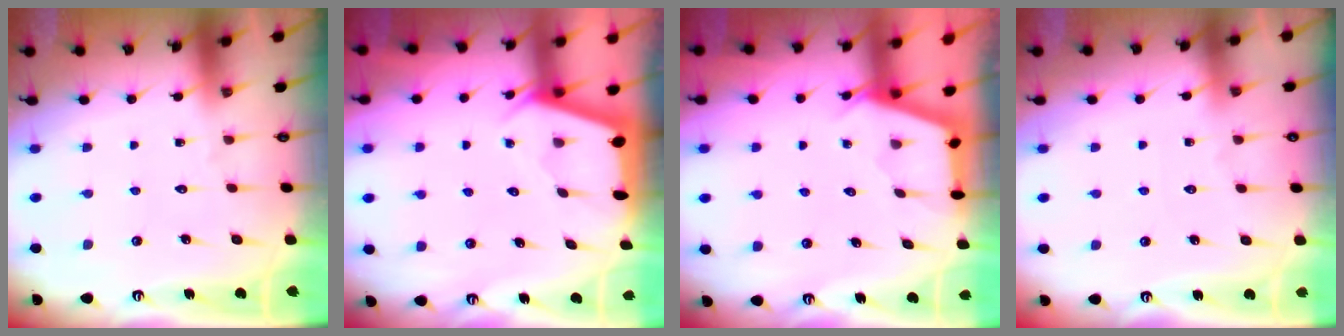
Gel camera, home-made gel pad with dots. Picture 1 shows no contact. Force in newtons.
{"total": 2.2, "press": 2.2, "slide": 0.3}
{"total": 2.9, "press": 2.9, "slide": 0.3}
{"total": 2.2, "press": 2.2, "slide": 0.4}